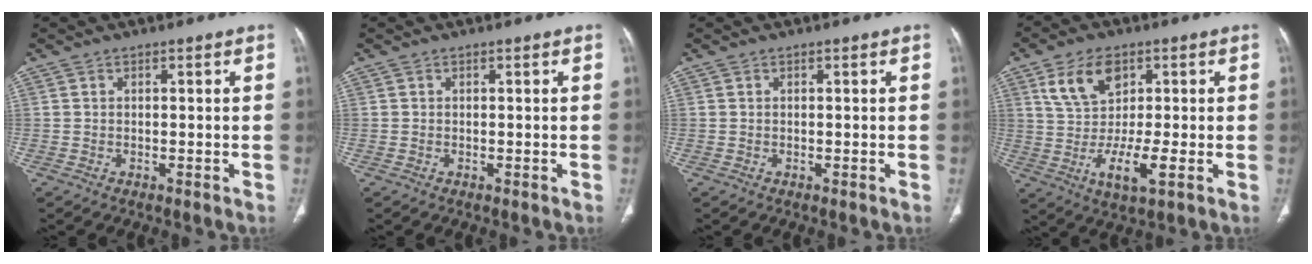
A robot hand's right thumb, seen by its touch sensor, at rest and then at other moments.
{"total": 0.0}
{"total": 0.0}
{"total": 11.5, "force": [1.8, 5.9, 9.7], "torque": [-0.174, -0.010, 0.035]}